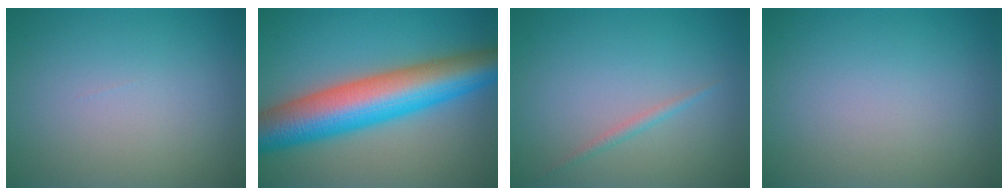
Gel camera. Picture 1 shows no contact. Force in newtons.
{"total": 11.5, "press": 11.5, "slide": 0.3}
{"total": 0.9, "press": 0.9, "slide": 0.0}
{"total": 0.0}